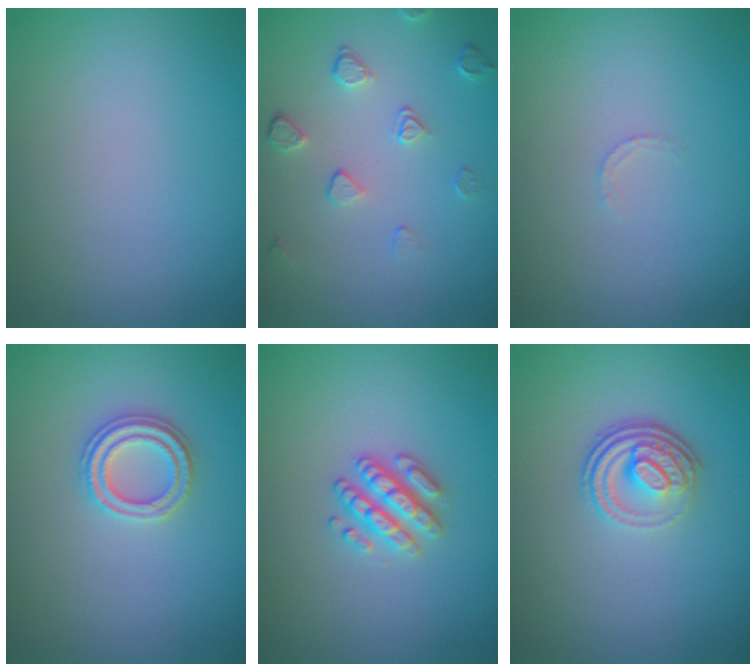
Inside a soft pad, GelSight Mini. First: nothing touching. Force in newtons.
{"total": 2.0, "press": 1.3, "slide": 1.5}
{"total": 0.7, "press": 0.6, "slide": 0.3}
{"total": 2.4, "press": 2.3, "slide": 0.6}
{"total": 2.8, "press": 2.6, "slide": 0.9}
{"total": 3.8, "press": 2.7, "slide": 2.7}